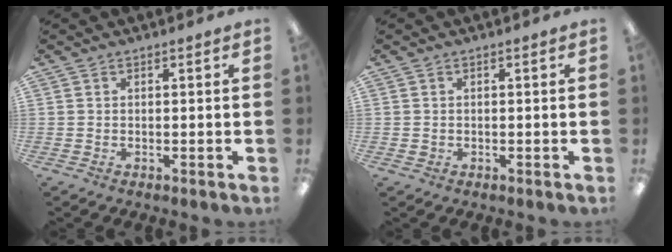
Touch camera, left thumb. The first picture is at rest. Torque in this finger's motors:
{"motor_torque": [-0.32, 0.19, 0.11, -0.18, 0.00]}